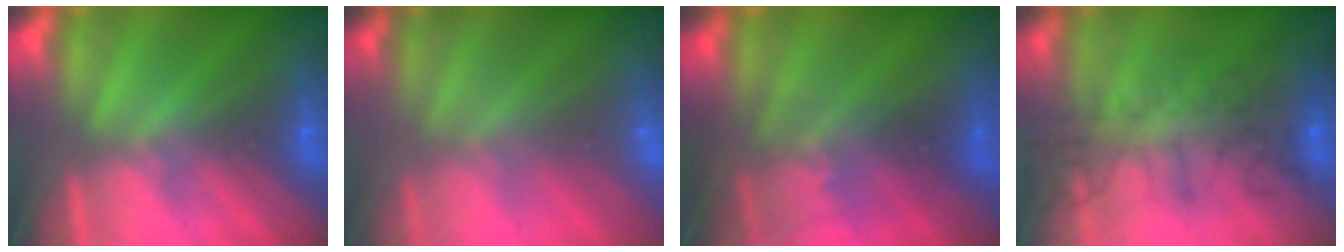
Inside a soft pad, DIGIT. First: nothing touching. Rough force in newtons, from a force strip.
{"total": 2.9}
{"total": 2.9}
{"total": 5.4}